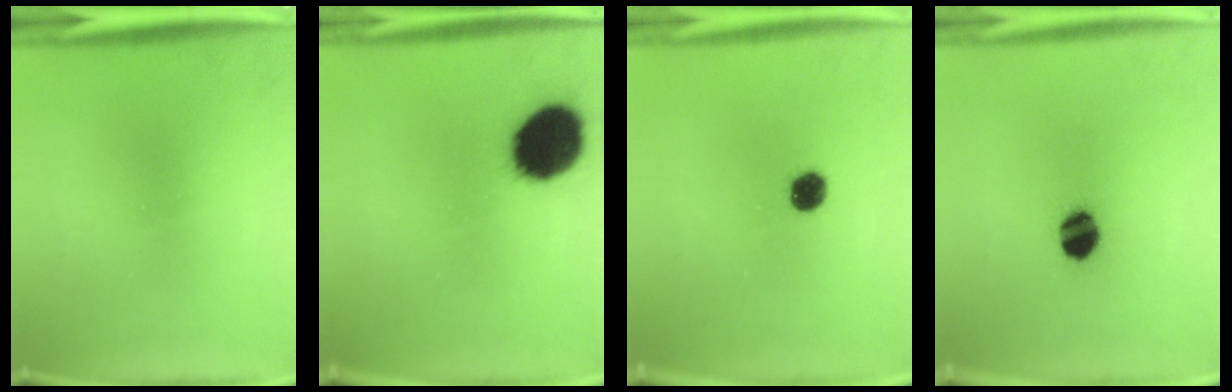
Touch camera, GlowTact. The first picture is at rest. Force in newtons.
{"total": 18.4}
{"total": 4.8}
{"total": 8.3}